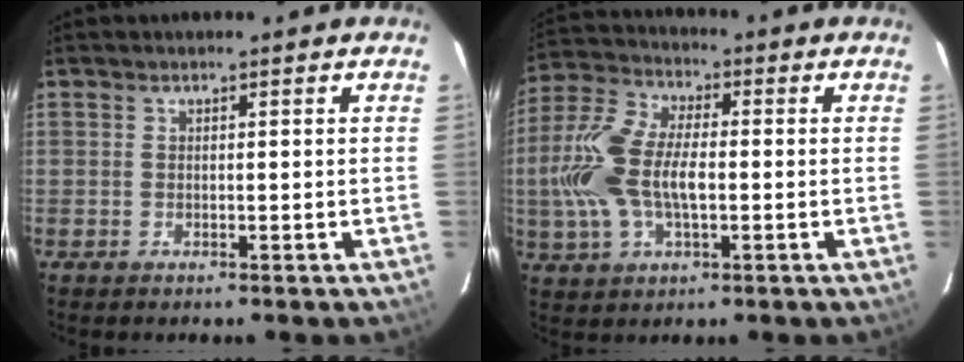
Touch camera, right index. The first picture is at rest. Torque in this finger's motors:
{"motor_torque": [0.48, -0.16, 0.54, 0.21]}